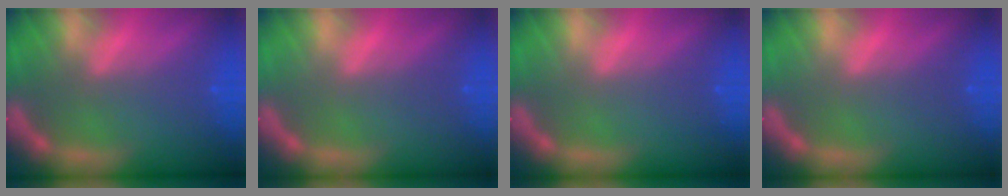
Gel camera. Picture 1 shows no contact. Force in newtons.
{"total": 0.0}
{"total": 0.0}
{"total": 0.0}